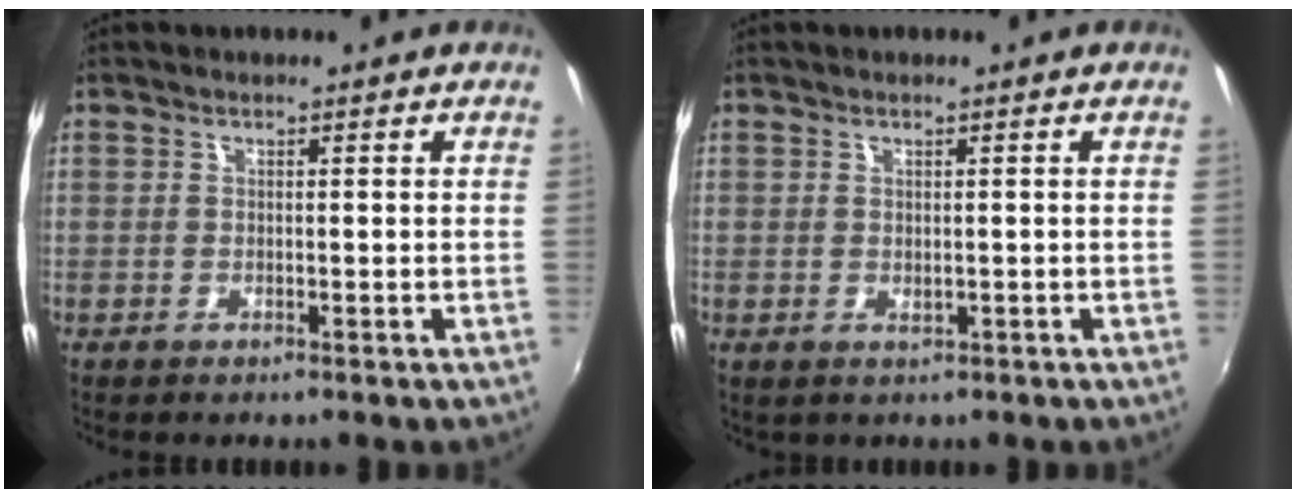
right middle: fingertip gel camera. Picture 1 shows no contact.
{"total": 1.0, "force": [0.0, 0.8, 0.6], "torque": [-0.005, -0.002, 0.001]}